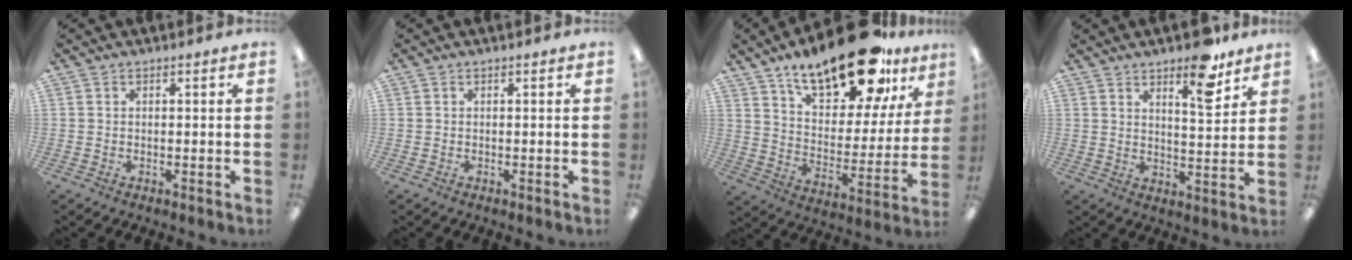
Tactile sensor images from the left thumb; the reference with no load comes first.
{"total": 0.0}
{"total": 21.6, "force": [16.0, 8.2, 12.0], "torque": [-0.188, -0.095, 0.270]}
{"total": 11.0, "force": [7.7, 3.5, 7.0], "torque": [-0.091, -0.044, 0.126]}